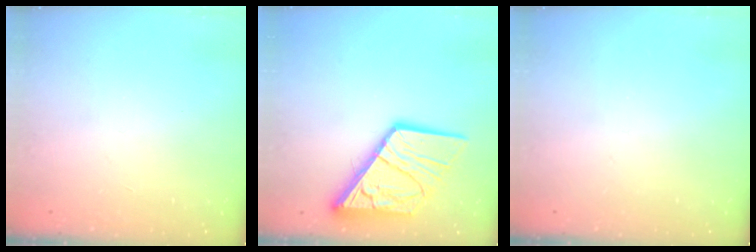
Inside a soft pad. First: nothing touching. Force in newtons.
{"total": 18.1, "press": 18.0, "slide": 2.2}
{"total": 0.0}